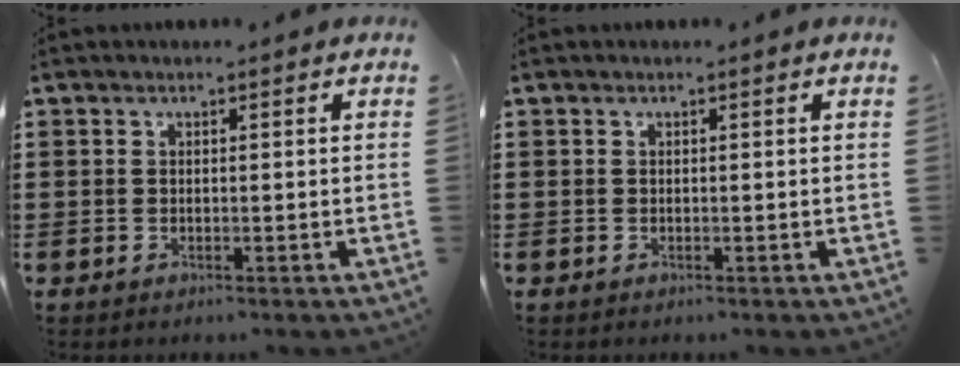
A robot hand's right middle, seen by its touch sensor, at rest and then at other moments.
{"total": 0.0}